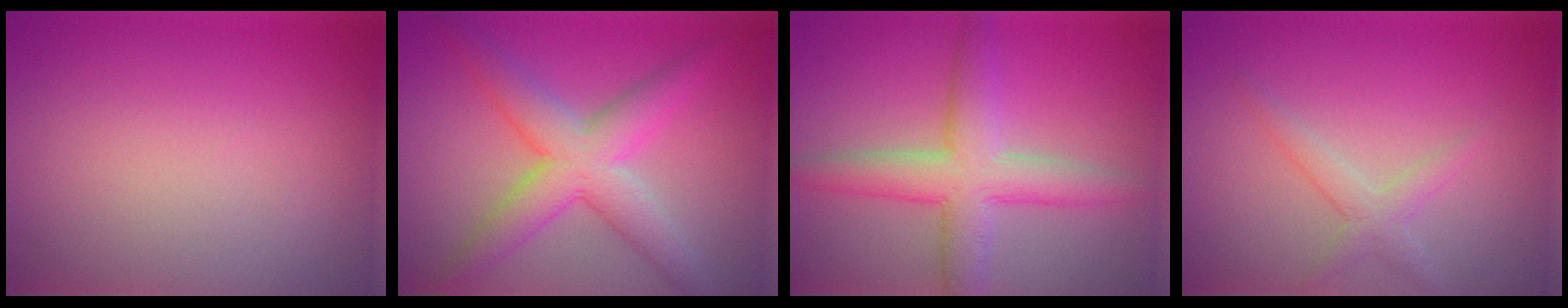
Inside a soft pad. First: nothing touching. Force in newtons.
{"total": 6.3, "press": 6.3, "slide": 0.2}
{"total": 5.9, "press": 5.9, "slide": 0.2}
{"total": 2.0, "press": 2.0, "slide": 0.1}